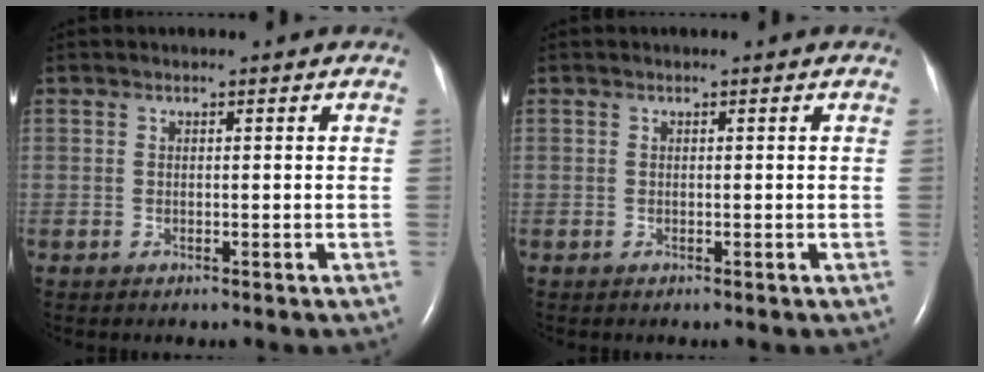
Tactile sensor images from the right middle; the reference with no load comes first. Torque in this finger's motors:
{"motor_torque": [0.00, 0.00, 0.00, 0.00]}